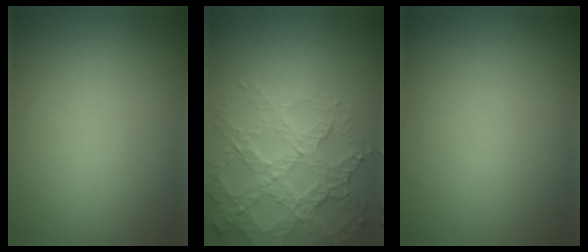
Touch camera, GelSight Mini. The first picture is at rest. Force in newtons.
{"total": 7.3, "press": 5.1, "slide": 5.2}
{"total": 0.0}